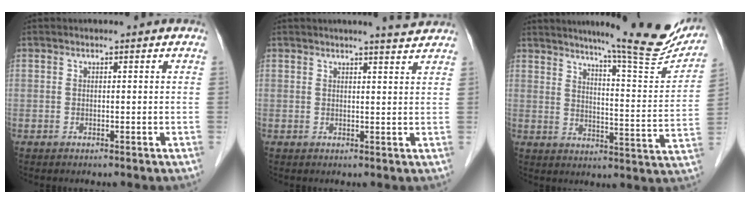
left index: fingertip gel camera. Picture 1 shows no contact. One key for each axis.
{"total": 3.8, "fx": 3.6, "fy": -0.2, "fz": 1.4, "tx": -0.026, "ty": 0.000, "tz": 0.038}
{"total": 18.9, "fx": 16.6, "fy": 0.7, "fz": 9.0, "tx": -0.119, "ty": -0.053, "tz": 0.206}